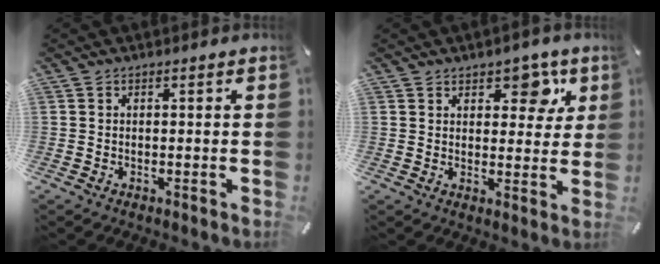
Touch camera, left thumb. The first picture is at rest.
{"total": 7.1, "force": [4.2, 4.5, 3.5], "torque": [-0.016, -0.027, 0.065]}